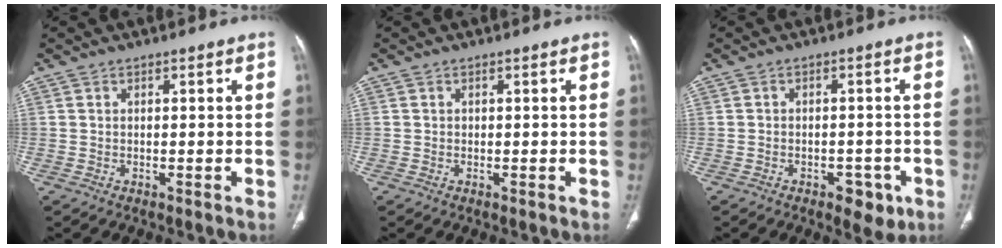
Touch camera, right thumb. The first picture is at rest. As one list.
[{"total": 0.0}, {"total": 5.1, "force": [-2.6, 2.9, 3.4], "torque": [-0.024, 0.010, -0.029]}]